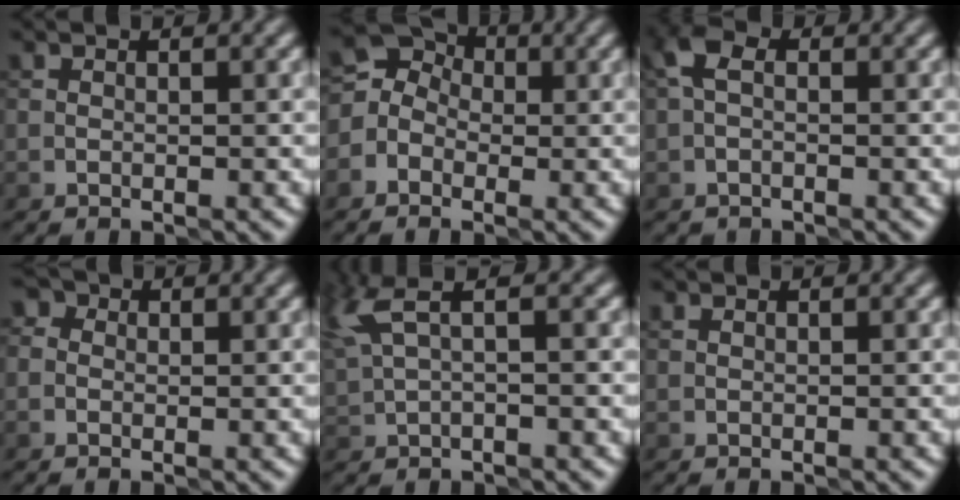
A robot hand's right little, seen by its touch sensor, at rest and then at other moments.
{"total": 5.1, "force": [0.1, 4.6, 2.2], "torque": [-0.022, 0.034, -0.035]}
{"total": 2.4, "force": [-0.1, 1.6, 1.7], "torque": [-0.038, 0.011, -0.012]}
{"total": 3.3, "force": [1.1, 2.6, 1.6], "torque": [-0.006, 0.022, -0.025]}
{"total": 3.5, "force": [1.6, 0.9, 3.0], "torque": [-0.071, 0.013, 0.035]}
{"total": 0.0}